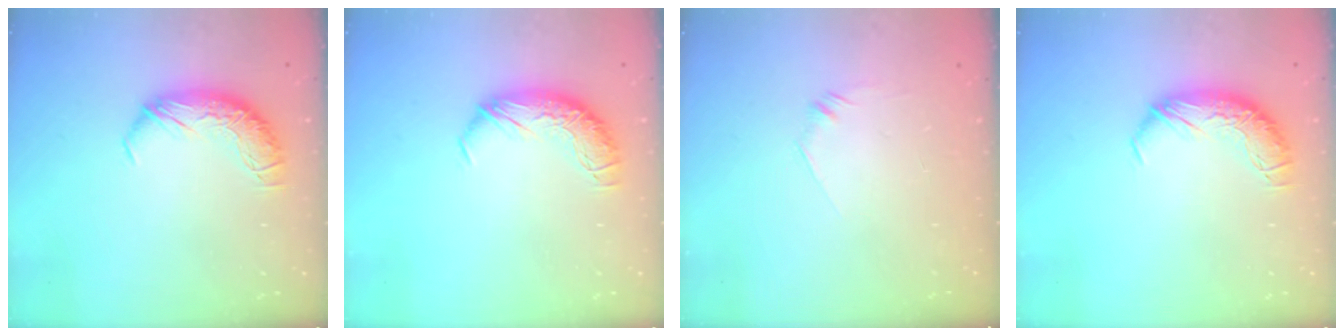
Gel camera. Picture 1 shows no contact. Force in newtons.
{"total": 0.0}
{"total": 7.7, "press": 7.6, "slide": 0.8}
{"total": 0.0}